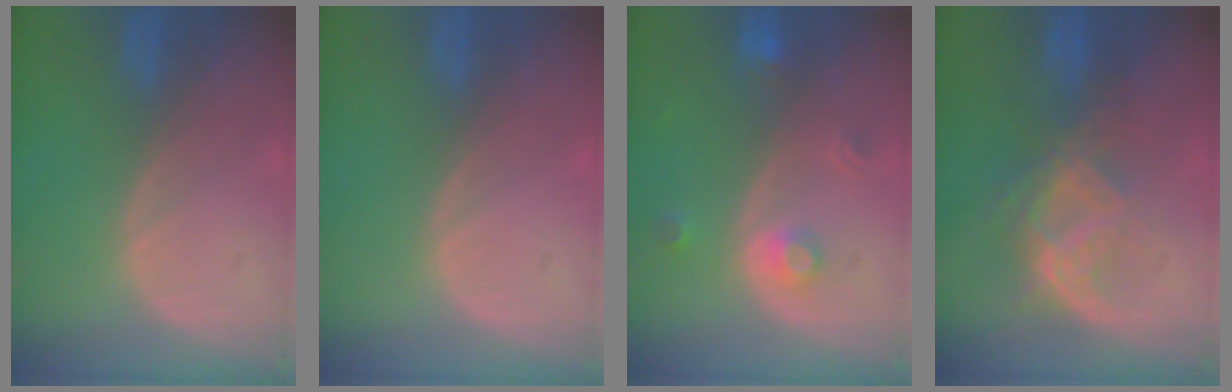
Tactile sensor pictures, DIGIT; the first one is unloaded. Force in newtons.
{"total": 0.0}
{"total": 3.1, "press": 2.8, "slide": 1.2}
{"total": 7.0, "press": 6.8, "slide": 1.7}